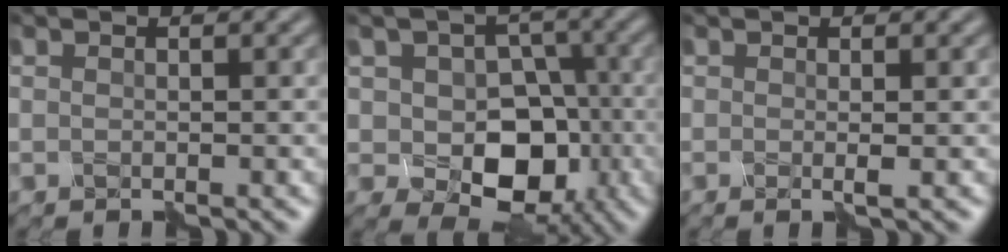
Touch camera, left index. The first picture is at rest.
{"total": 6.6, "force": [-2.1, 5.1, 3.7], "torque": [-0.048, -0.002, -0.044]}
{"total": 0.6, "force": [0.0, 0.0, 0.6], "torque": [-0.007, 0.000, -0.003]}